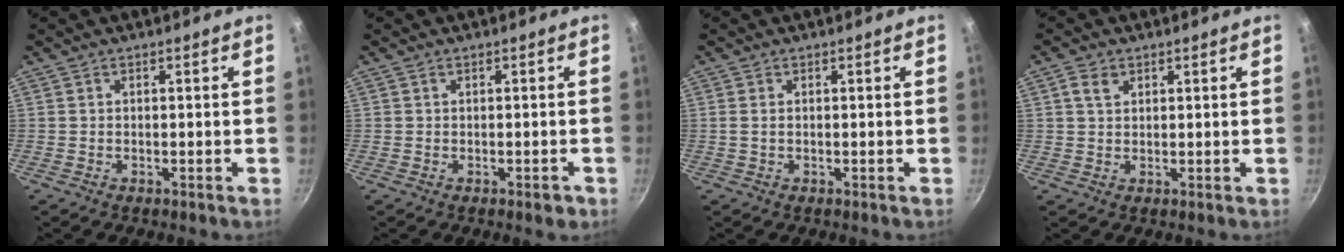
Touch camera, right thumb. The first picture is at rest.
{"total": 1.8, "force": [-0.8, 0.9, 1.3], "torque": [-0.006, 0.011, -0.006]}
{"total": 1.0, "force": [0.2, 0.5, 0.9], "torque": [-0.019, 0.000, 0.001]}
{"total": 2.7, "force": [1.3, 1.8, 1.5], "torque": [-0.021, 0.000, 0.024]}